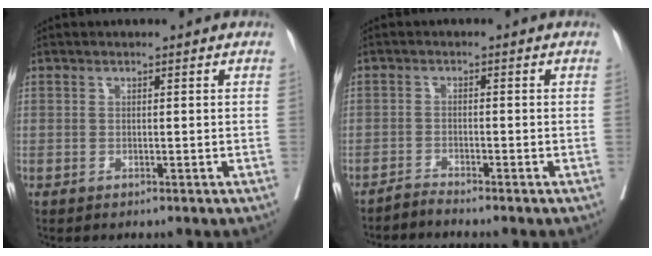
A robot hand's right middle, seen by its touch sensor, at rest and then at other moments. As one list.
[{"total": 1.7, "force": [-1.6, -0.7, -0.2], "torque": [0.004, -0.007, -0.030]}]